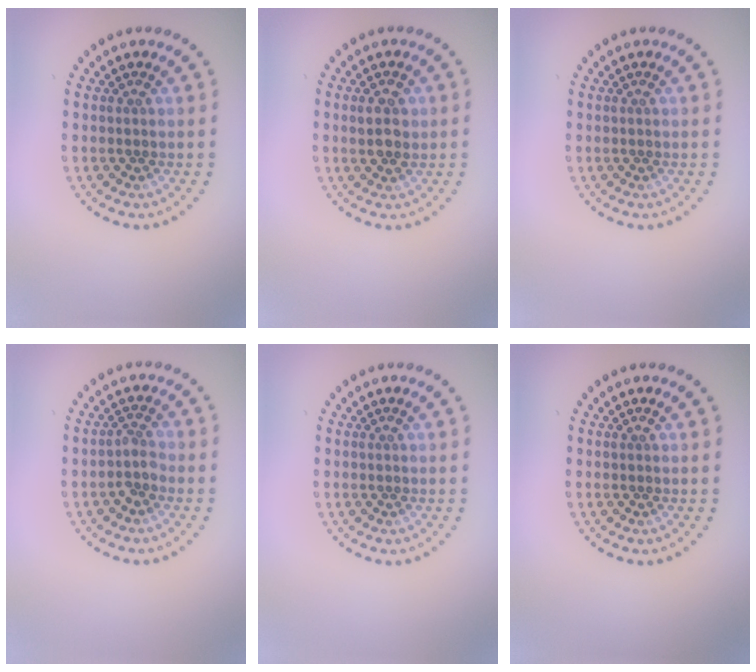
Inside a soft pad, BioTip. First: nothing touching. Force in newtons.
{"total": 2.2, "press": 2.2, "slide": 0.3}
{"total": 0.0}
{"total": 1.7, "press": 1.3, "slide": 1.1}
{"total": 0.0}
{"total": 0.0}